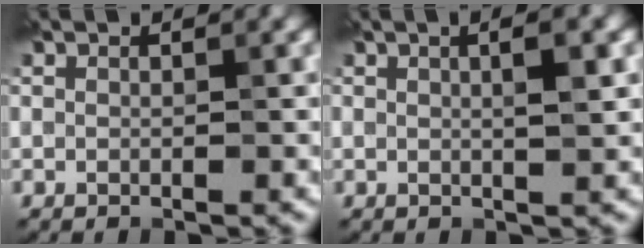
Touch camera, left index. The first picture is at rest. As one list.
[{"total": 3.0, "force": [0.8, 0.7, 2.8], "torque": [-0.038, 0.009, 0.009]}]